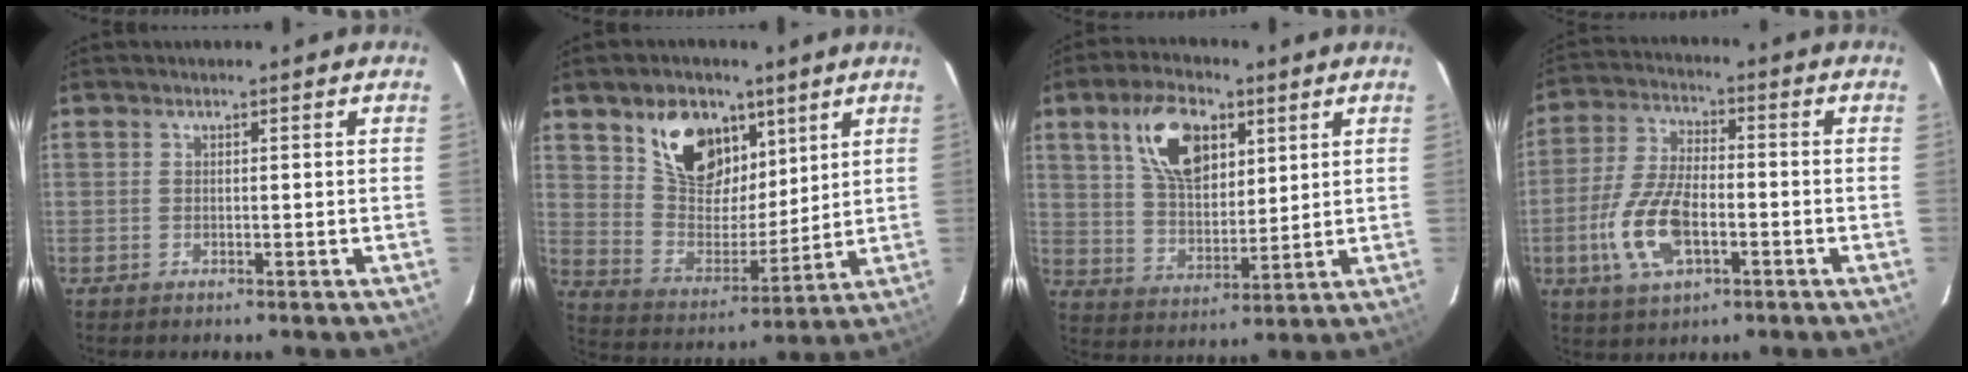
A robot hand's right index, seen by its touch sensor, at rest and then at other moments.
{"total": 15.2, "force": [8.6, 9.6, 8.1], "torque": [-0.155, 0.014, 0.168]}
{"total": 13.1, "force": [5.9, 7.1, 9.3], "torque": [-0.165, 0.018, 0.113]}
{"total": 12.4, "force": [-4.0, 5.9, 10.1], "torque": [-0.222, -0.001, -0.071]}